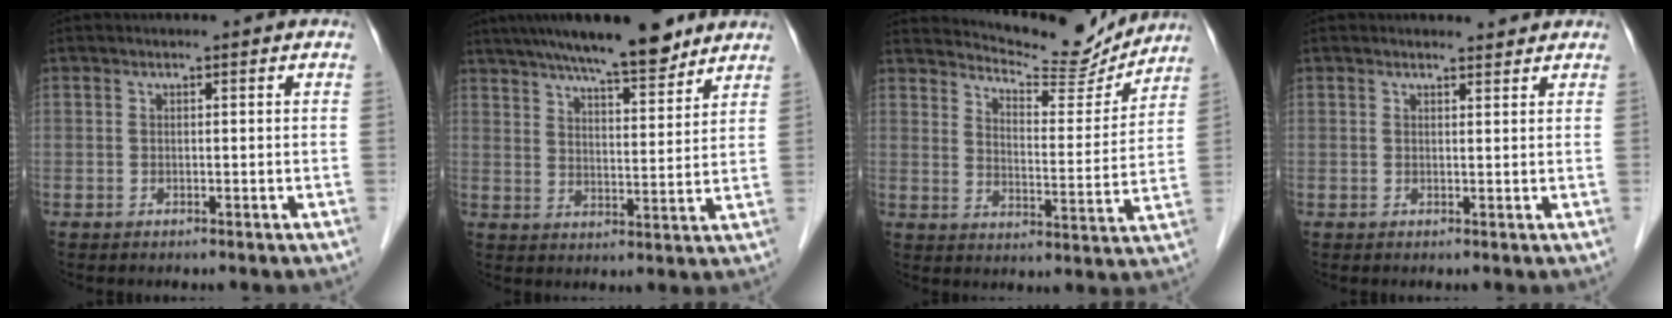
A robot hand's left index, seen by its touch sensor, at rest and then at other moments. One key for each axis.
{"total": 14.4, "fx": 11.7, "fy": 2.4, "fz": 7.9, "tx": -0.130, "ty": 0.017, "tz": 0.181}
{"total": 13.4, "fx": 13.0, "fy": 1.9, "fz": 2.9, "tx": -0.049, "ty": -0.020, "tz": 0.179}
{"total": 1.6, "fx": 1.6, "fy": 0.4, "fz": 0.0, "tx": -0.009, "ty": -0.002, "tz": 0.021}